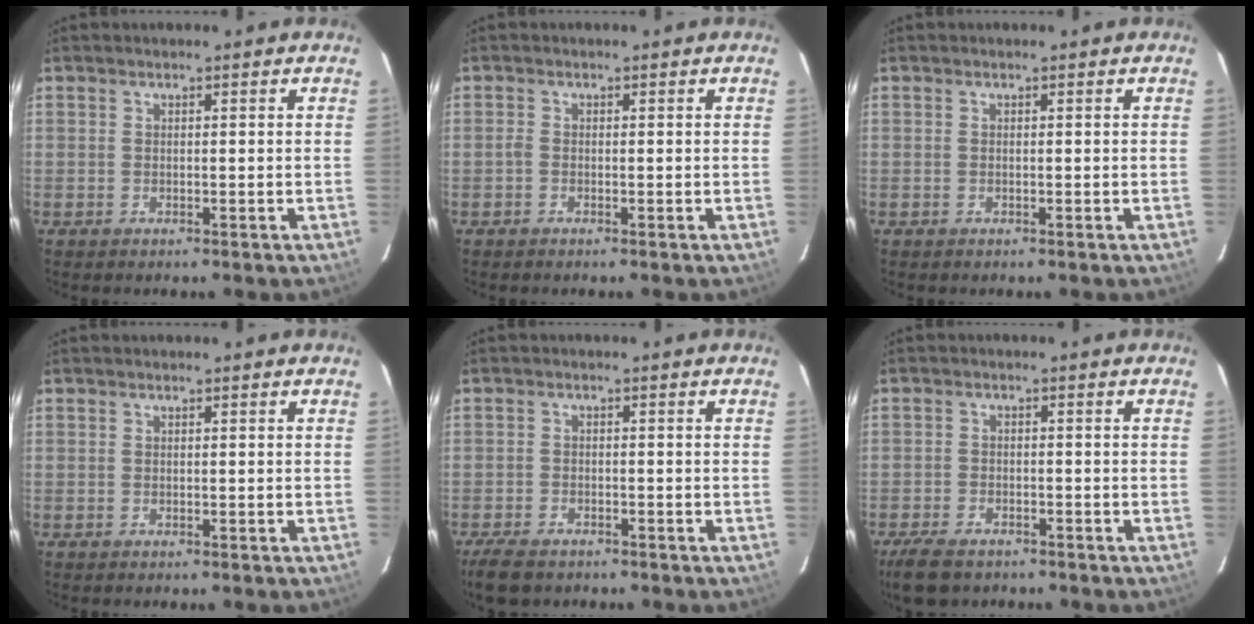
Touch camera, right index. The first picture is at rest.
{"total": 0.7, "force": [-0.4, 0.4, 0.4], "torque": [-0.008, 0.001, -0.010]}
{"total": 0.0}
{"total": 0.0}
{"total": 6.1, "force": [-4.7, 2.7, 2.6], "torque": [-0.076, -0.011, -0.086]}
{"total": 6.9, "force": [-5.3, 3.1, 3.1], "torque": [-0.088, -0.010, -0.095]}